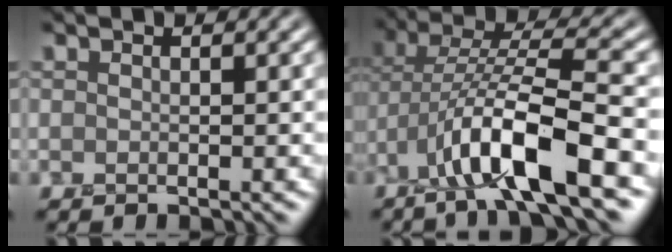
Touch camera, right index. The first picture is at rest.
{"total": 9.1, "force": [-3.4, 2.8, 8.0], "torque": [-0.147, 0.008, -0.063]}